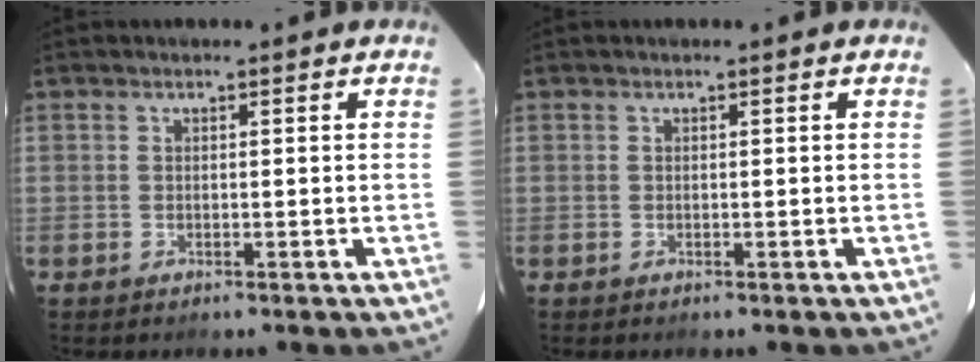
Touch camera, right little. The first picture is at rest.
{"total": 0.0}